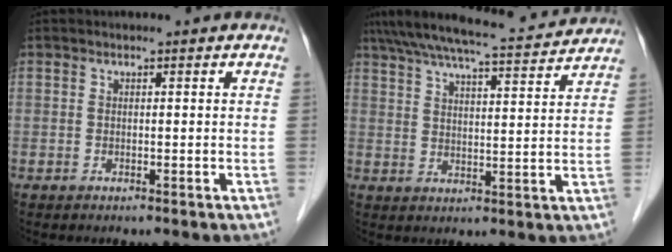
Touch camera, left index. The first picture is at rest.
{"total": 15.5, "force": [14.4, 0.9, 5.6], "torque": [-0.104, 0.023, 0.211]}